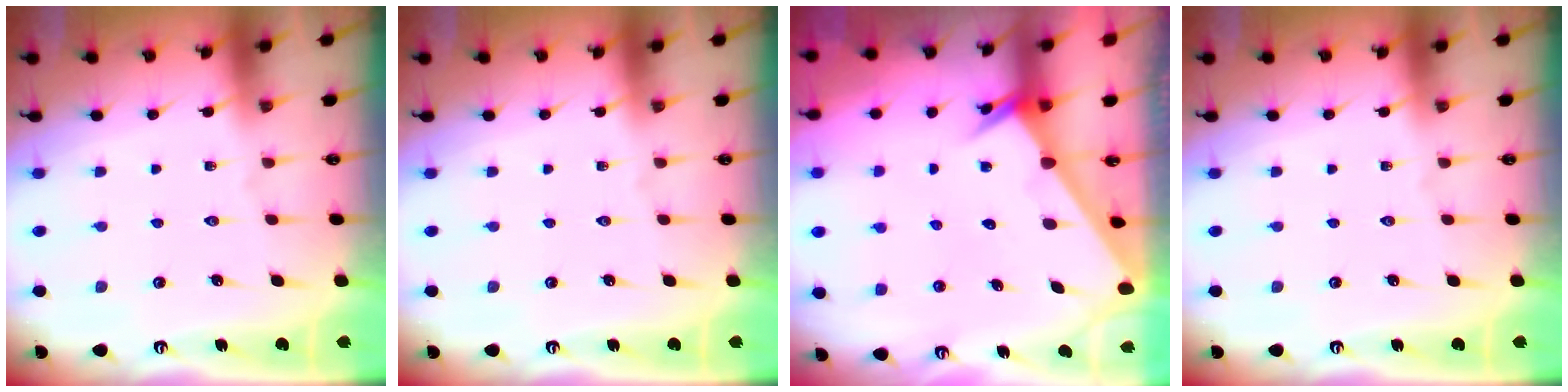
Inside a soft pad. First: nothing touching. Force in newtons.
{"total": 0.0}
{"total": 2.3, "press": 2.3, "slide": 0.1}
{"total": 0.0}